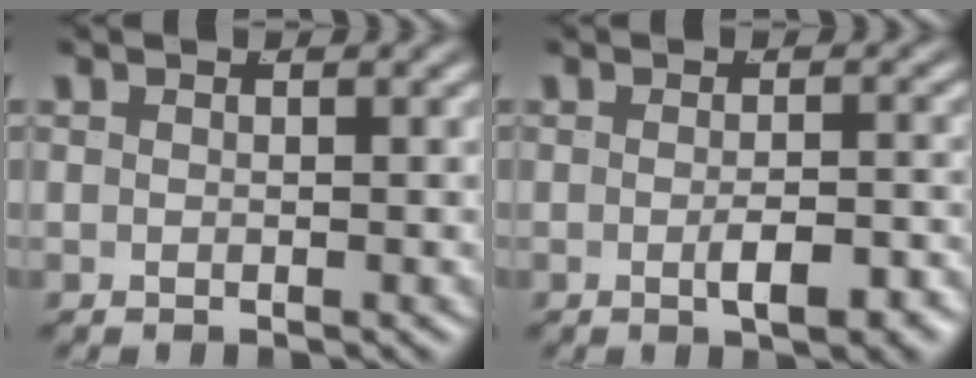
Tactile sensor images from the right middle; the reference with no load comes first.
{"total": 2.7, "force": [-1.6, 0.5, 2.2], "torque": [-0.025, 0.000, -0.025]}